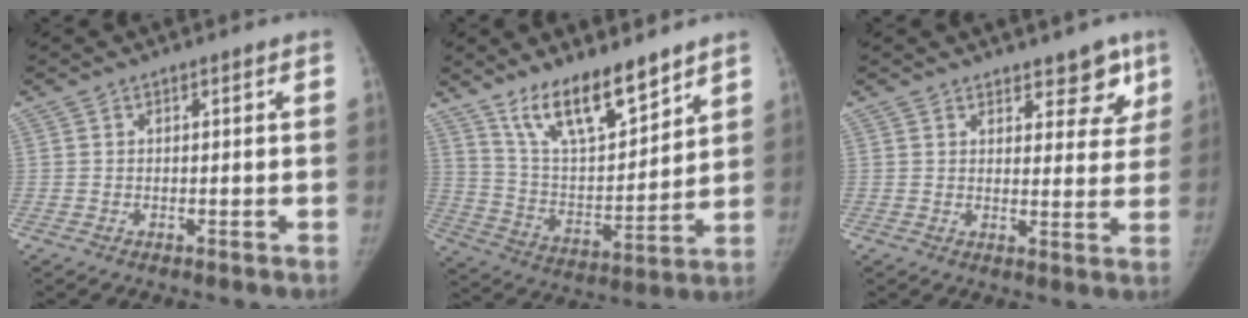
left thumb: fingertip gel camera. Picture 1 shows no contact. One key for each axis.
{"total": 15.7, "fx": 11.7, "fy": 5.1, "fz": 9.2, "tx": -0.124, "ty": -0.073, "tz": 0.219}
{"total": 6.4, "fx": 4.5, "fy": 3.3, "fz": 3.2, "tx": 0.003, "ty": -0.025, "tz": 0.059}